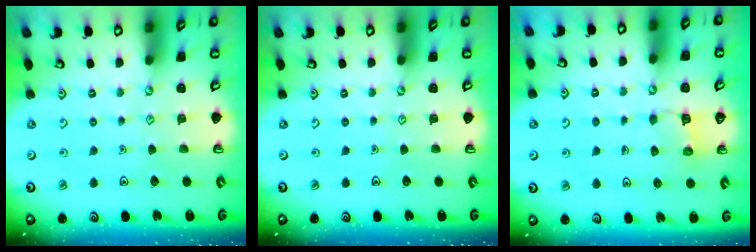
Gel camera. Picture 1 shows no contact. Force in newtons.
{"total": 0.0}
{"total": 5.3, "press": 5.2, "slide": 0.4}